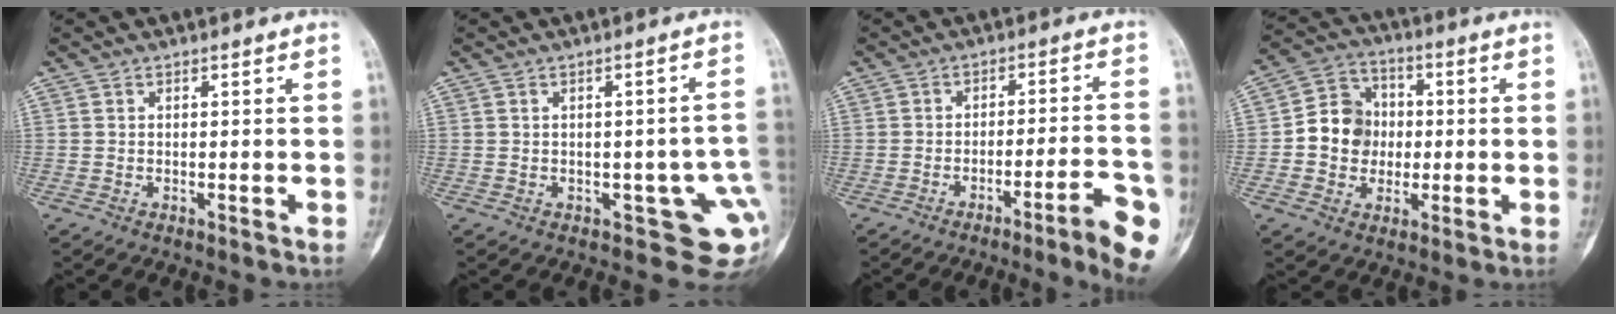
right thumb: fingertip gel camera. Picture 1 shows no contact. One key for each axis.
{"total": 8.5, "fx": -1.9, "fy": 4.1, "fz": 7.3, "tx": -0.053, "ty": 0.003, "tz": -0.018}
{"total": 10.9, "fx": -5.5, "fy": 1.3, "fz": 9.3, "tx": -0.120, "ty": 0.022, "tz": -0.075}
{"total": 10.6, "fx": -0.4, "fy": 9.4, "fz": 4.7, "tx": -0.042, "ty": 0.024, "tz": -0.016}